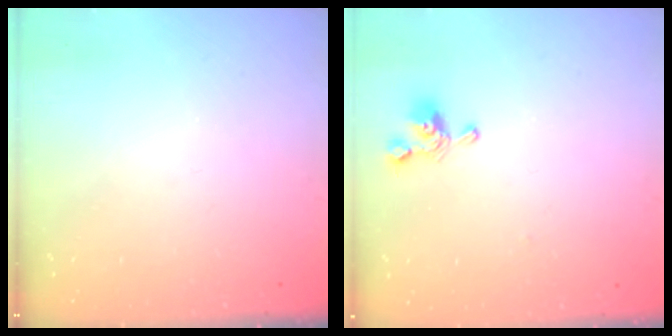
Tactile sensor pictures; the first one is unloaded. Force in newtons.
{"total": 1.7, "press": 1.6, "slide": 0.6}